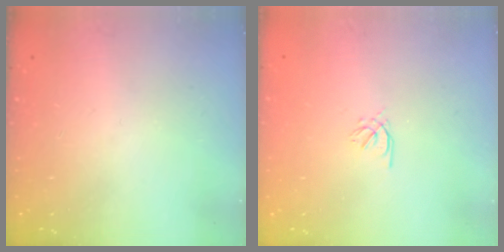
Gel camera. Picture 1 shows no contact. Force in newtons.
{"total": 0.9, "press": 0.8, "slide": 0.4}